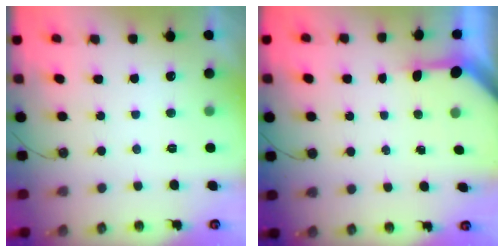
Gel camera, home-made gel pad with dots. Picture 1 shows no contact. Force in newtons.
{"total": 3.3, "press": 3.2, "slide": 0.3}